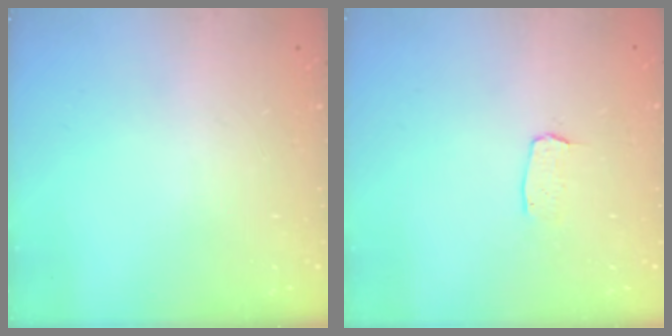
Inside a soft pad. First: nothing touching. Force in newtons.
{"total": 2.9, "press": 2.9, "slide": 0.2}